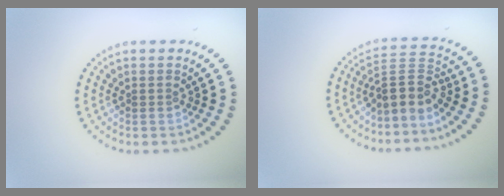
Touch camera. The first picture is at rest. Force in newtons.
{"total": 3.3, "press": 2.5, "slide": 2.2}